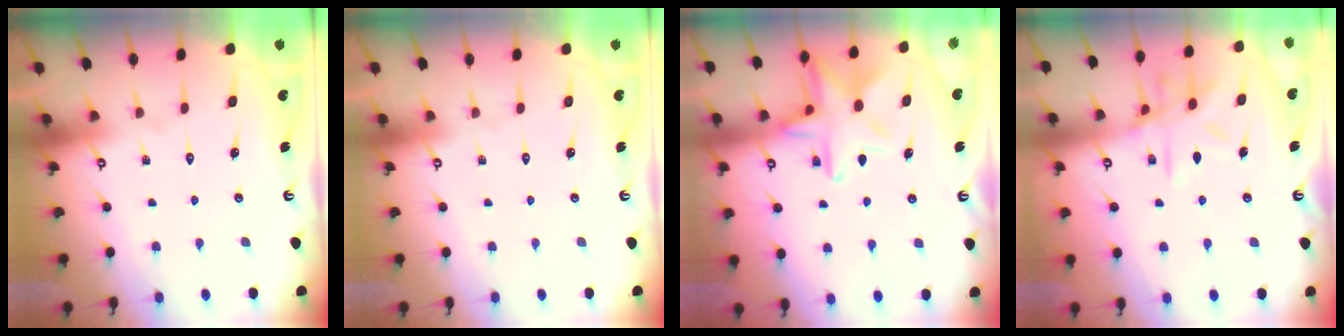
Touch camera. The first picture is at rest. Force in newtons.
{"total": 0.0}
{"total": 13.7, "press": 13.6, "slide": 1.2}
{"total": 11.1, "press": 11.1, "slide": 0.8}